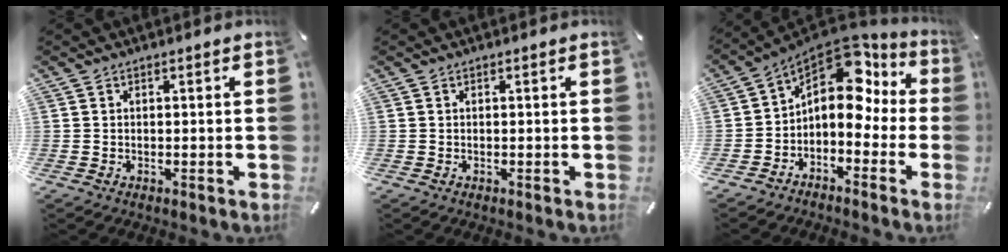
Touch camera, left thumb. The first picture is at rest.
{"total": 0.0}
{"total": 11.6, "force": [4.2, 7.2, 8.1], "torque": [-0.141, -0.041, 0.065]}